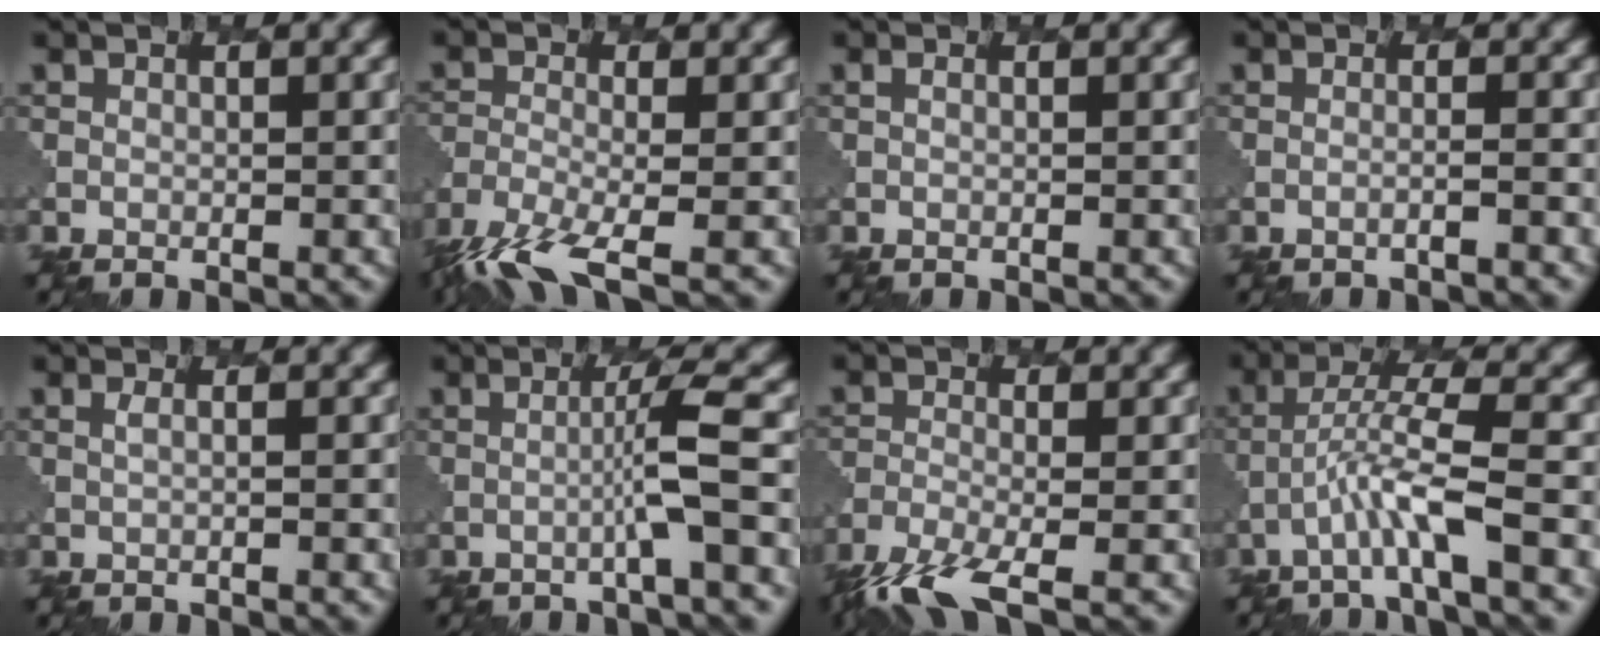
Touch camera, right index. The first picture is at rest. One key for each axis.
{"total": 6.3, "fx": -4.4, "fy": 1.4, "fz": 4.2, "tx": -0.086, "ty": -0.012, "tz": -0.097}
{"total": 0.6, "fx": 0.1, "fy": 0.2, "fz": 0.5, "tx": -0.010, "ty": 0.001, "tz": -0.001}
{"total": 1.1, "fx": -0.6, "fy": 0.1, "fz": 0.9, "tx": -0.002, "ty": 0.003, "tz": -0.021}
{"total": 1.2, "fx": 0.7, "fy": 0.4, "fz": 0.9, "tx": -0.014, "ty": -0.003, "tz": 0.006}
{"total": 3.3, "fx": -0.5, "fy": -0.2, "fz": 3.3, "tx": -0.054, "ty": 0.011, "tz": -0.021}
{"total": 5.7, "fx": -4.0, "fy": 1.3, "fz": 3.8, "tx": -0.075, "ty": -0.013, "tz": -0.089}
{"total": 4.5, "fx": -2.0, "fy": 0.3, "fz": 4.0, "tx": -0.080, "ty": 0.014, "tz": -0.044}